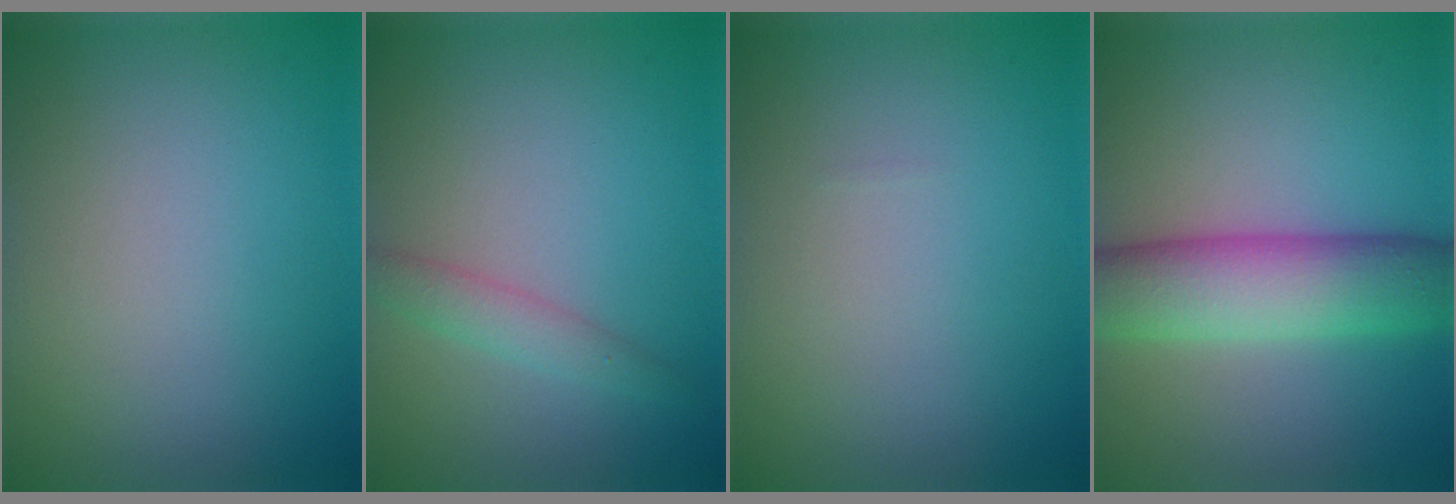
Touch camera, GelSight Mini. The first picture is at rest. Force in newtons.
{"total": 1.9, "press": 1.9, "slide": 0.1}
{"total": 0.0}
{"total": 7.6, "press": 7.6, "slide": 0.5}